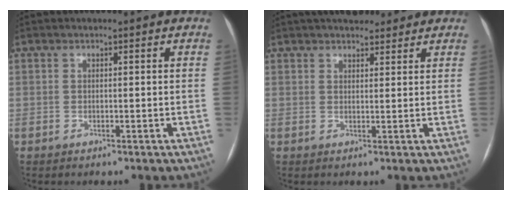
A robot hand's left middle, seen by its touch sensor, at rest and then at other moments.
{"total": 8.0, "force": [6.8, 2.7, 3.3], "torque": [-0.041, 0.022, 0.098]}